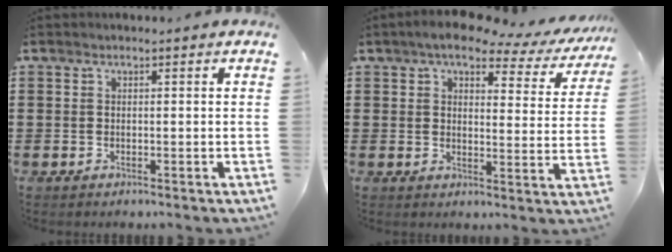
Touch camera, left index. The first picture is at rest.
{"total": 5.7, "force": [4.5, 1.7, 3.0], "torque": [-0.070, -0.016, 0.074]}